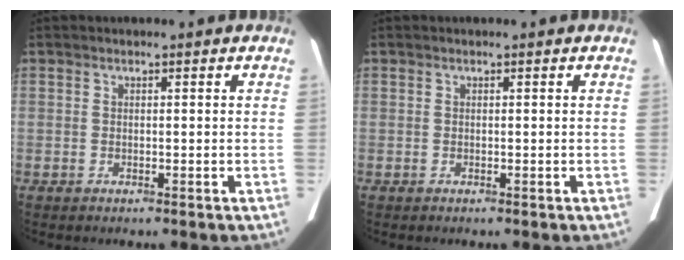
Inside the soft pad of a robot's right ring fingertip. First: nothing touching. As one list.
[{"total": 0.0}]